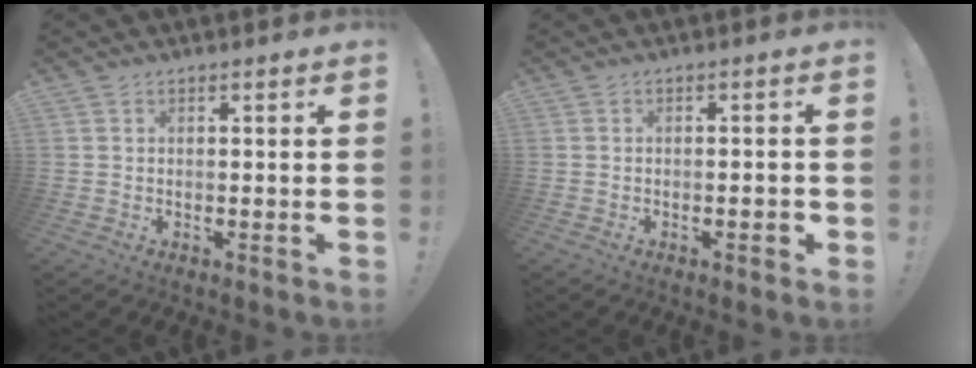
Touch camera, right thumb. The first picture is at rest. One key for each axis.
{"total": 2.5, "fx": -1.2, "fy": 0.7, "fz": 2.1, "tx": -0.025, "ty": 0.006, "tz": -0.020}